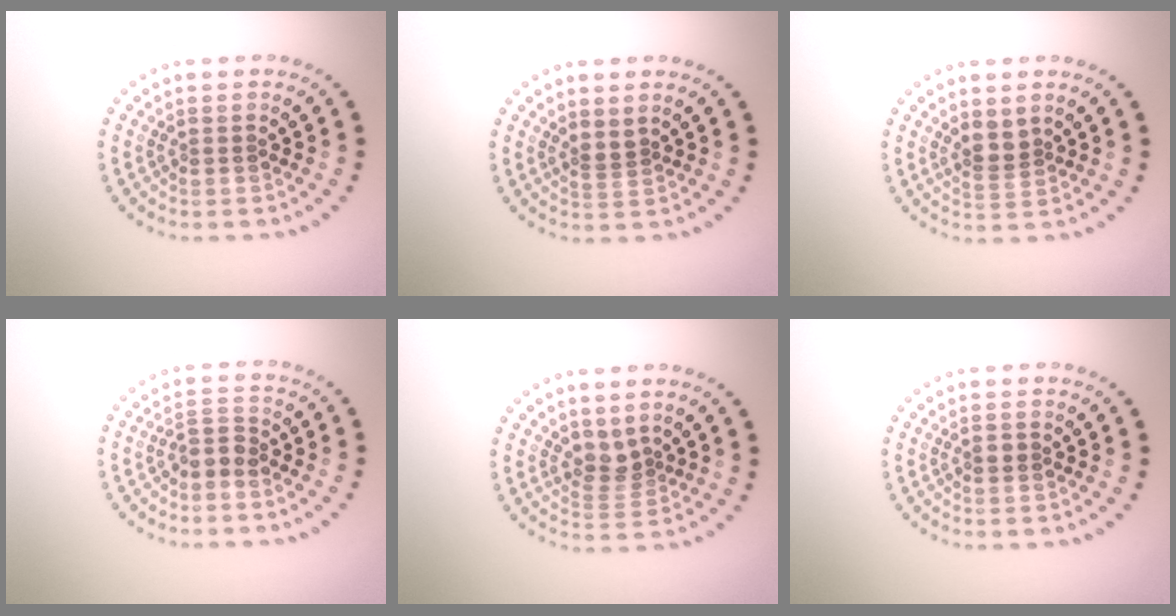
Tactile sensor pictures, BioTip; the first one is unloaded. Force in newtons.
{"total": 1.1, "press": 0.8, "slide": 0.8}
{"total": 2.0, "press": 1.7, "slide": 1.1}
{"total": 1.9, "press": 1.5, "slide": 1.0}
{"total": 2.4, "press": 1.7, "slide": 1.6}
{"total": 1.0, "press": 1.0, "slide": 0.2}